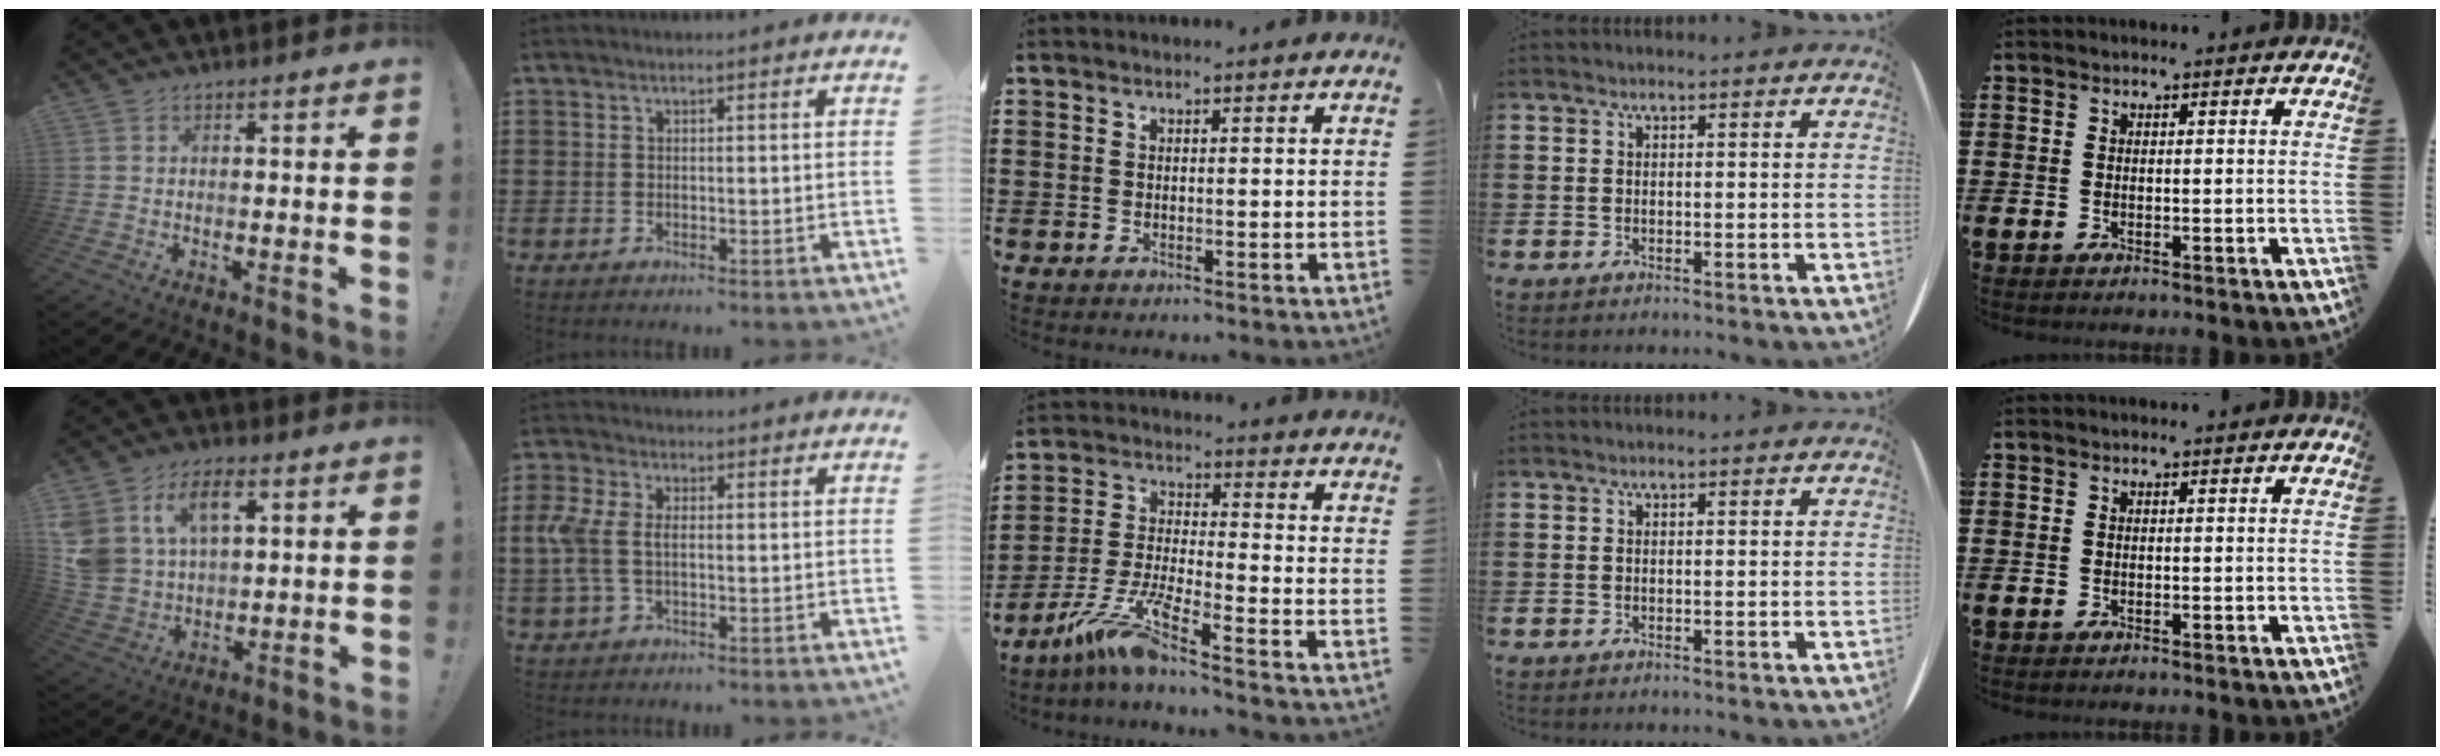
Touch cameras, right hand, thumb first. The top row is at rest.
{"thumb": {"total": 11.9, "force": [5.9, 7.9, 6.6], "torque": [-0.127, -0.023, 0.117]}, "index": {"total": 5.0, "force": [-0.4, 2.7, 4.2], "torque": [-0.124, -0.010, -0.019]}, "middle": {"total": 8.2, "force": [-6.0, 0.2, 5.6], "torque": [-0.128, -0.017, -0.121]}}